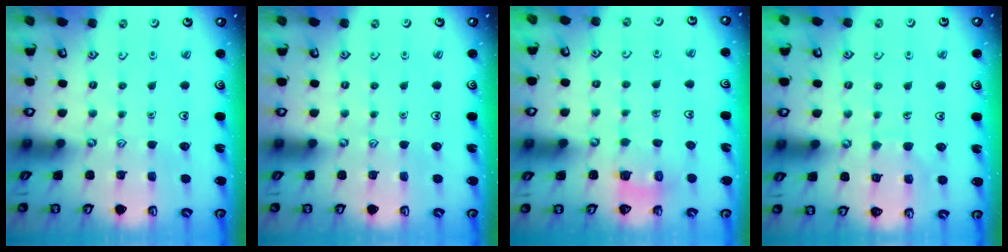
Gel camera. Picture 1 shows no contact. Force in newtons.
{"total": 0.0}
{"total": 3.2, "press": 3.2, "slide": 0.2}
{"total": 6.0, "press": 6.0, "slide": 0.5}